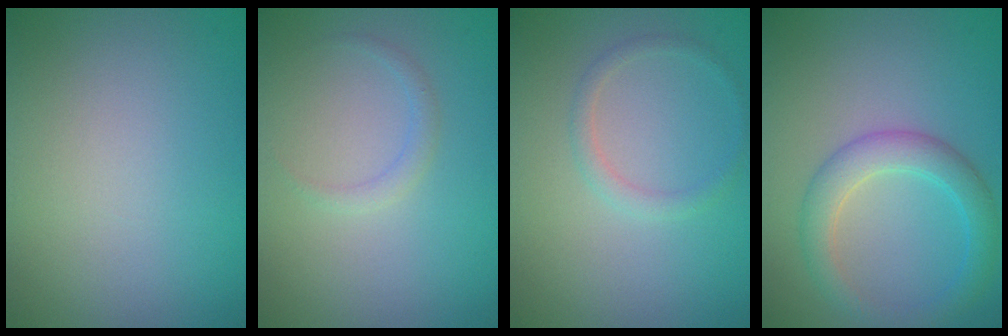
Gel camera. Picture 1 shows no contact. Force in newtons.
{"total": 1.0, "press": 1.0, "slide": 0.0}
{"total": 1.3, "press": 1.3, "slide": 0.0}
{"total": 3.5, "press": 3.5, "slide": 0.1}